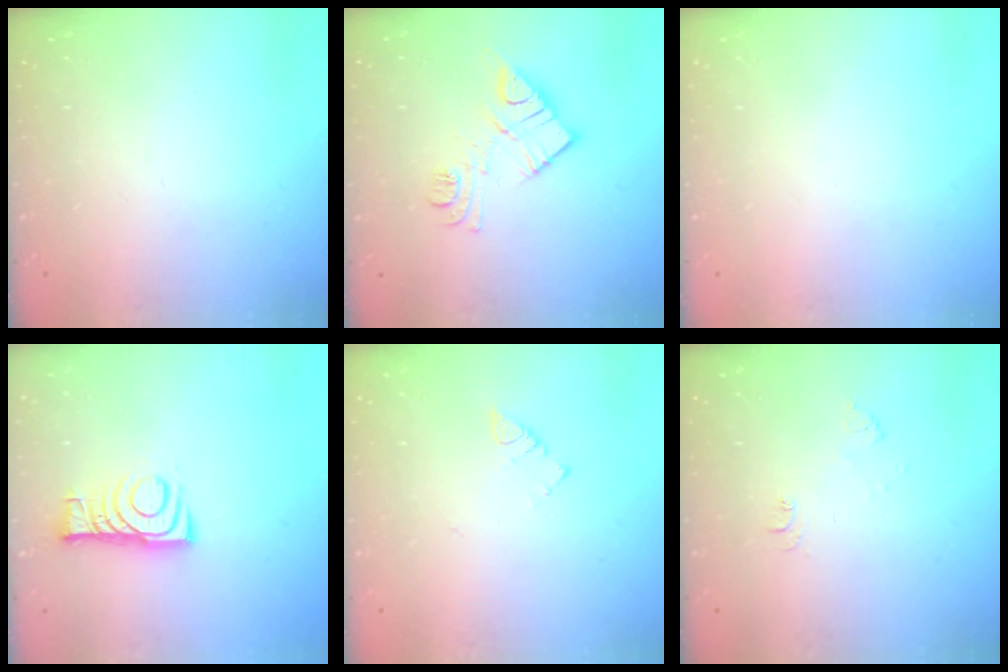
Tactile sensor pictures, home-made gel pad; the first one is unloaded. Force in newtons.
{"total": 11.3, "press": 11.3, "slide": 0.3}
{"total": 0.0}
{"total": 8.0, "press": 7.9, "slide": 0.5}
{"total": 2.7, "press": 2.7, "slide": 0.4}
{"total": 5.1, "press": 5.0, "slide": 0.6}